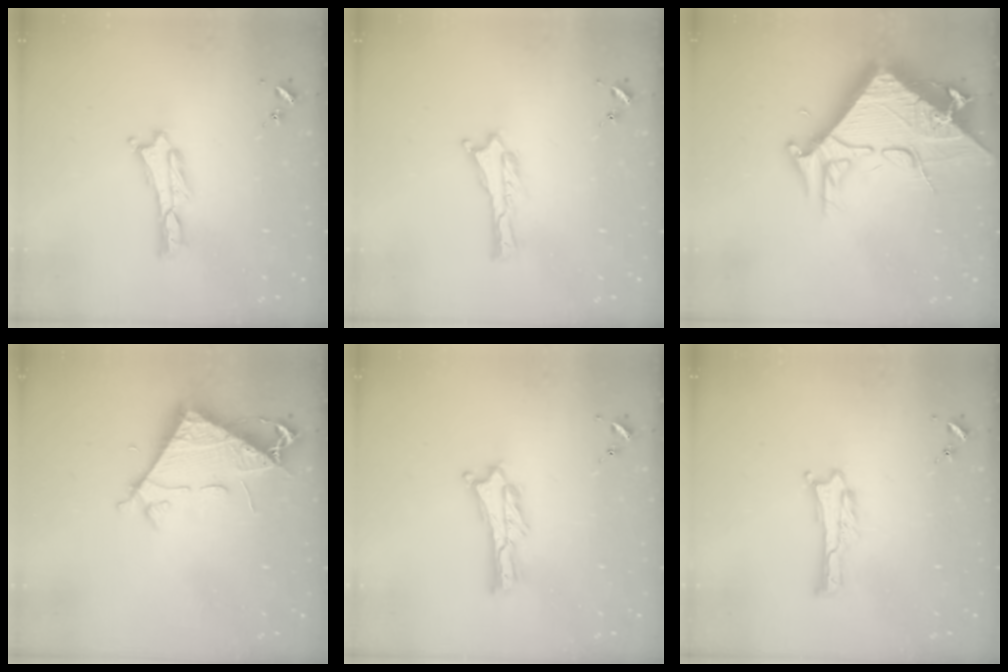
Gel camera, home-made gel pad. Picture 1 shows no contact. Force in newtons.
{"total": 0.0}
{"total": 17.0, "press": 16.9, "slide": 1.6}
{"total": 7.5, "press": 7.5, "slide": 0.7}
{"total": 1.3, "press": 1.3, "slide": 0.3}
{"total": 0.0}